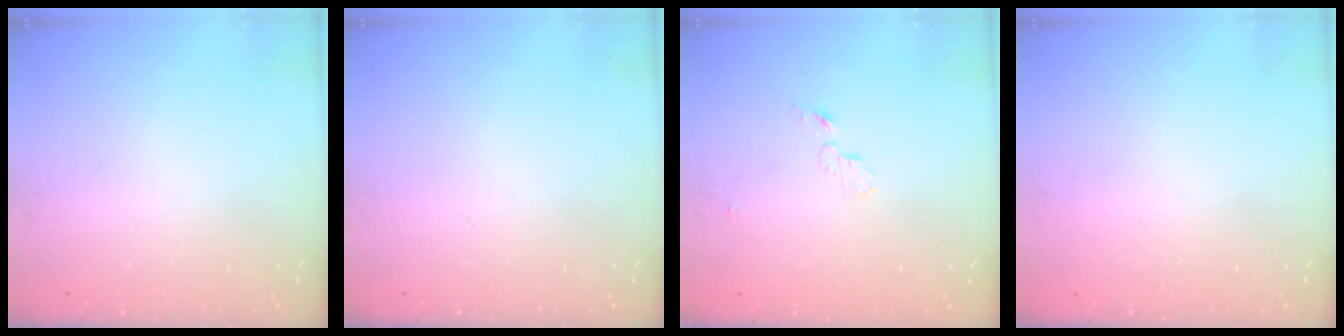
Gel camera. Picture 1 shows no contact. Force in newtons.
{"total": 0.0}
{"total": 3.7, "press": 3.7, "slide": 0.3}
{"total": 1.2, "press": 1.1, "slide": 0.2}